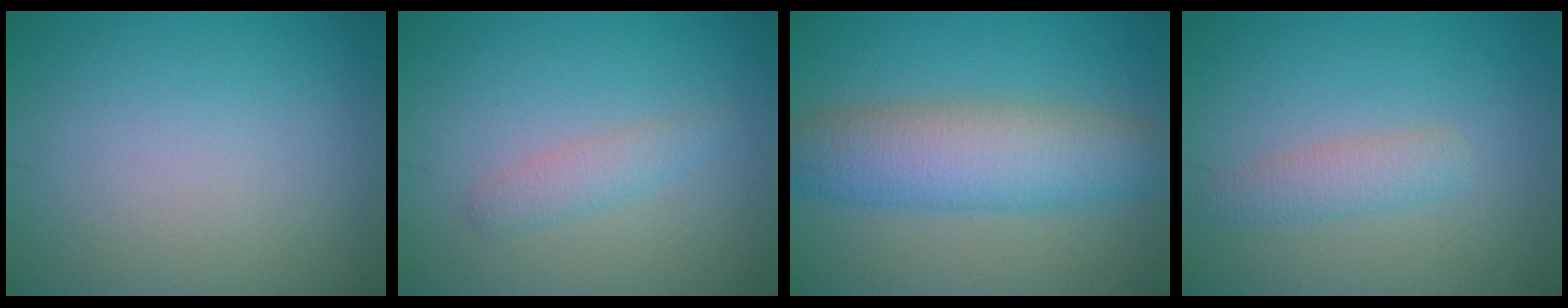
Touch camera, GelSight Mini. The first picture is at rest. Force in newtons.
{"total": 1.1, "press": 1.1, "slide": 0.1}
{"total": 7.1, "press": 7.1, "slide": 0.2}
{"total": 2.2, "press": 2.2, "slide": 0.1}